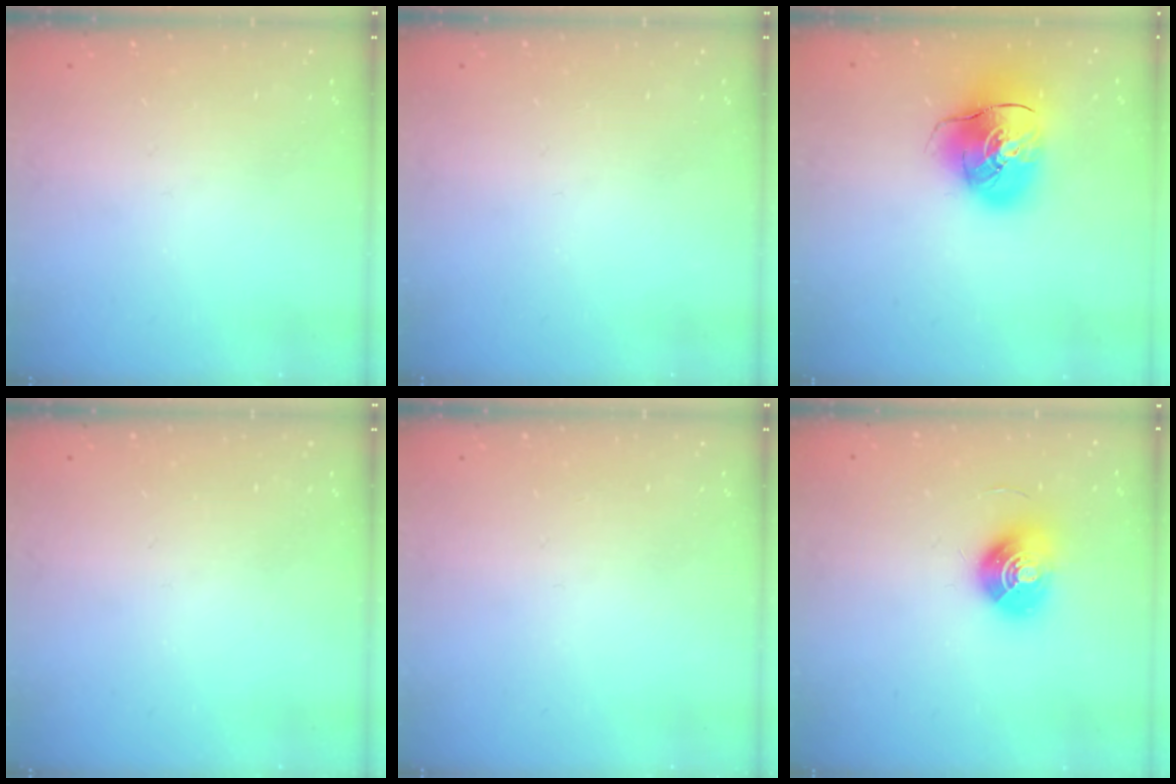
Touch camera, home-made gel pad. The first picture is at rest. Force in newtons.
{"total": 0.0}
{"total": 14.3, "press": 14.1, "slide": 2.3}
{"total": 0.0}
{"total": 0.0}
{"total": 10.3, "press": 10.3, "slide": 0.5}